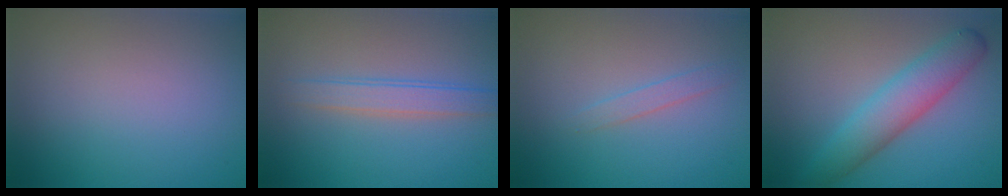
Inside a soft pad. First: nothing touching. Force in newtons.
{"total": 2.5, "press": 2.5, "slide": 0.2}
{"total": 1.2, "press": 1.2, "slide": 0.1}
{"total": 5.0, "press": 5.0, "slide": 0.1}